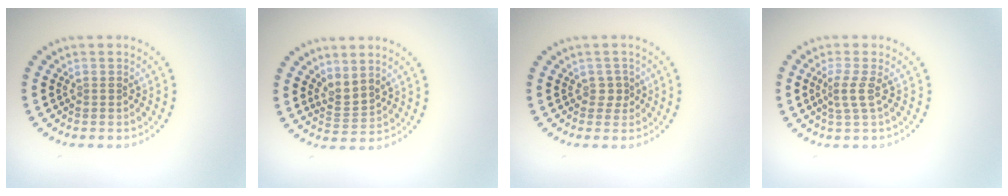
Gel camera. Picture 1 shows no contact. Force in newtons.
{"total": 2.1, "press": 1.4, "slide": 1.6}
{"total": 1.0, "press": 0.8, "slide": 0.6}
{"total": 1.9, "press": 1.3, "slide": 1.3}